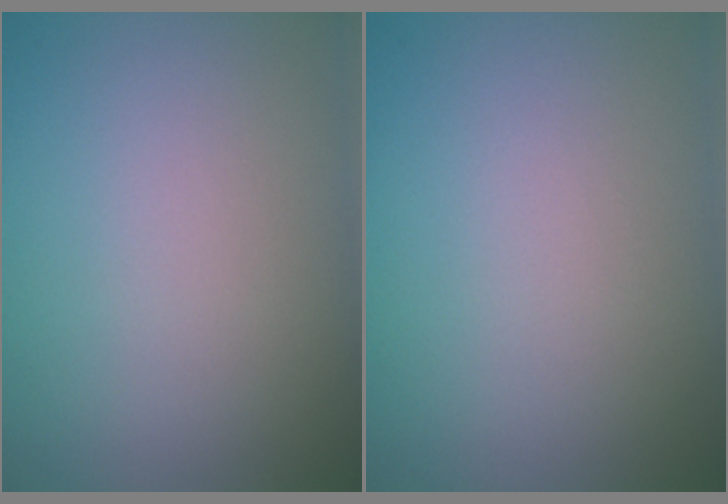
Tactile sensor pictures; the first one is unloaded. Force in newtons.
{"total": 0.0}